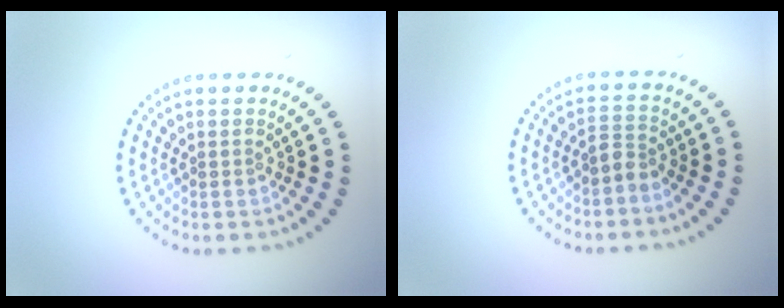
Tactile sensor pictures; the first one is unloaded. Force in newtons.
{"total": 1.7, "press": 1.3, "slide": 1.2}